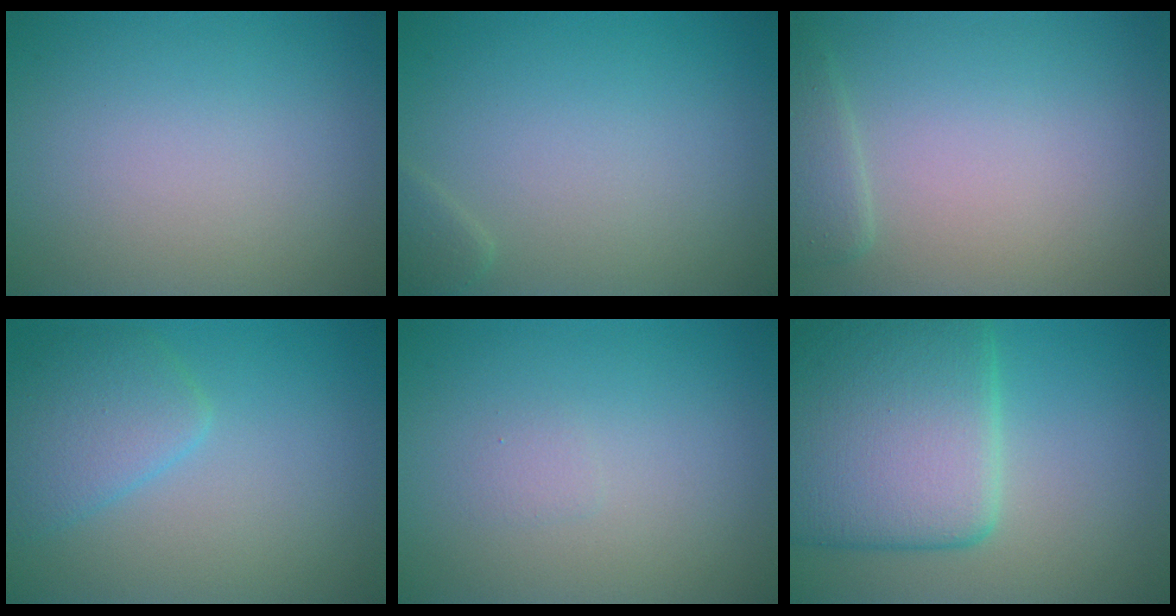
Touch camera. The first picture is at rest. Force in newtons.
{"total": 1.0, "press": 1.0, "slide": 0.1}
{"total": 1.2, "press": 1.2, "slide": 0.1}
{"total": 3.4, "press": 3.4, "slide": 0.1}
{"total": 0.6, "press": 0.6, "slide": 0.1}
{"total": 10.8, "press": 10.8, "slide": 0.7}